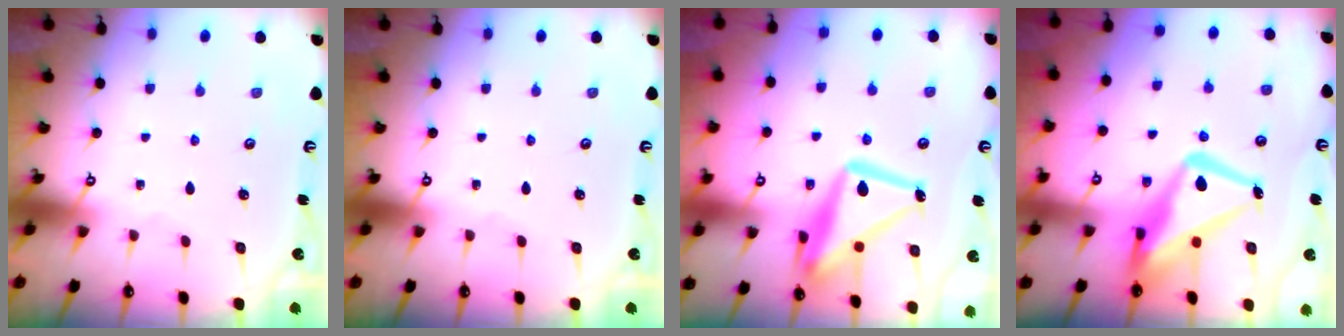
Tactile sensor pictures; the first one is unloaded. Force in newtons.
{"total": 0.0}
{"total": 17.7, "press": 17.6, "slide": 1.9}
{"total": 17.2, "press": 17.2, "slide": 1.6}